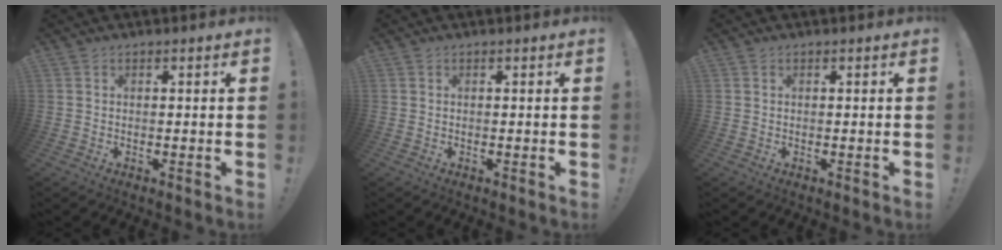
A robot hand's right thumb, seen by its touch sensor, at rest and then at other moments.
{"total": 0.0}
{"total": 0.0}